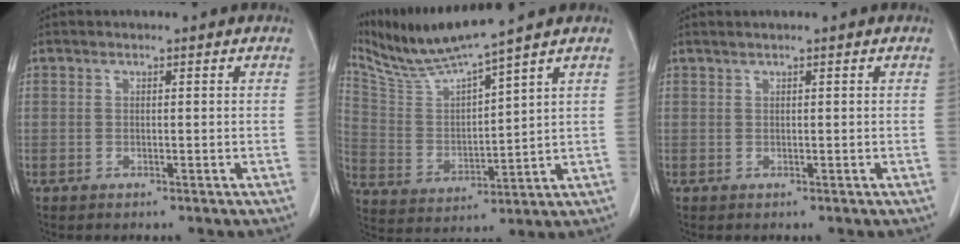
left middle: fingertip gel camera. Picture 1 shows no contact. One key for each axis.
{"total": 10.3, "fx": 9.3, "fy": -1.8, "fz": 4.0, "tx": -0.089, "ty": -0.007, "tz": 0.189}
{"total": 0.9, "fx": 0.7, "fy": -0.2, "fz": 0.5, "tx": -0.013, "ty": 0.007, "tz": 0.018}